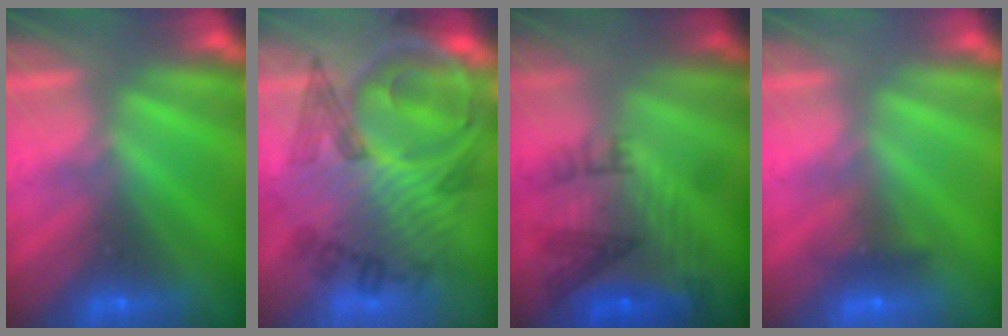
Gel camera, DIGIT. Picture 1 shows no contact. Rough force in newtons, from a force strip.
{"total": 8.1}
{"total": 8.0}
{"total": 2.4}